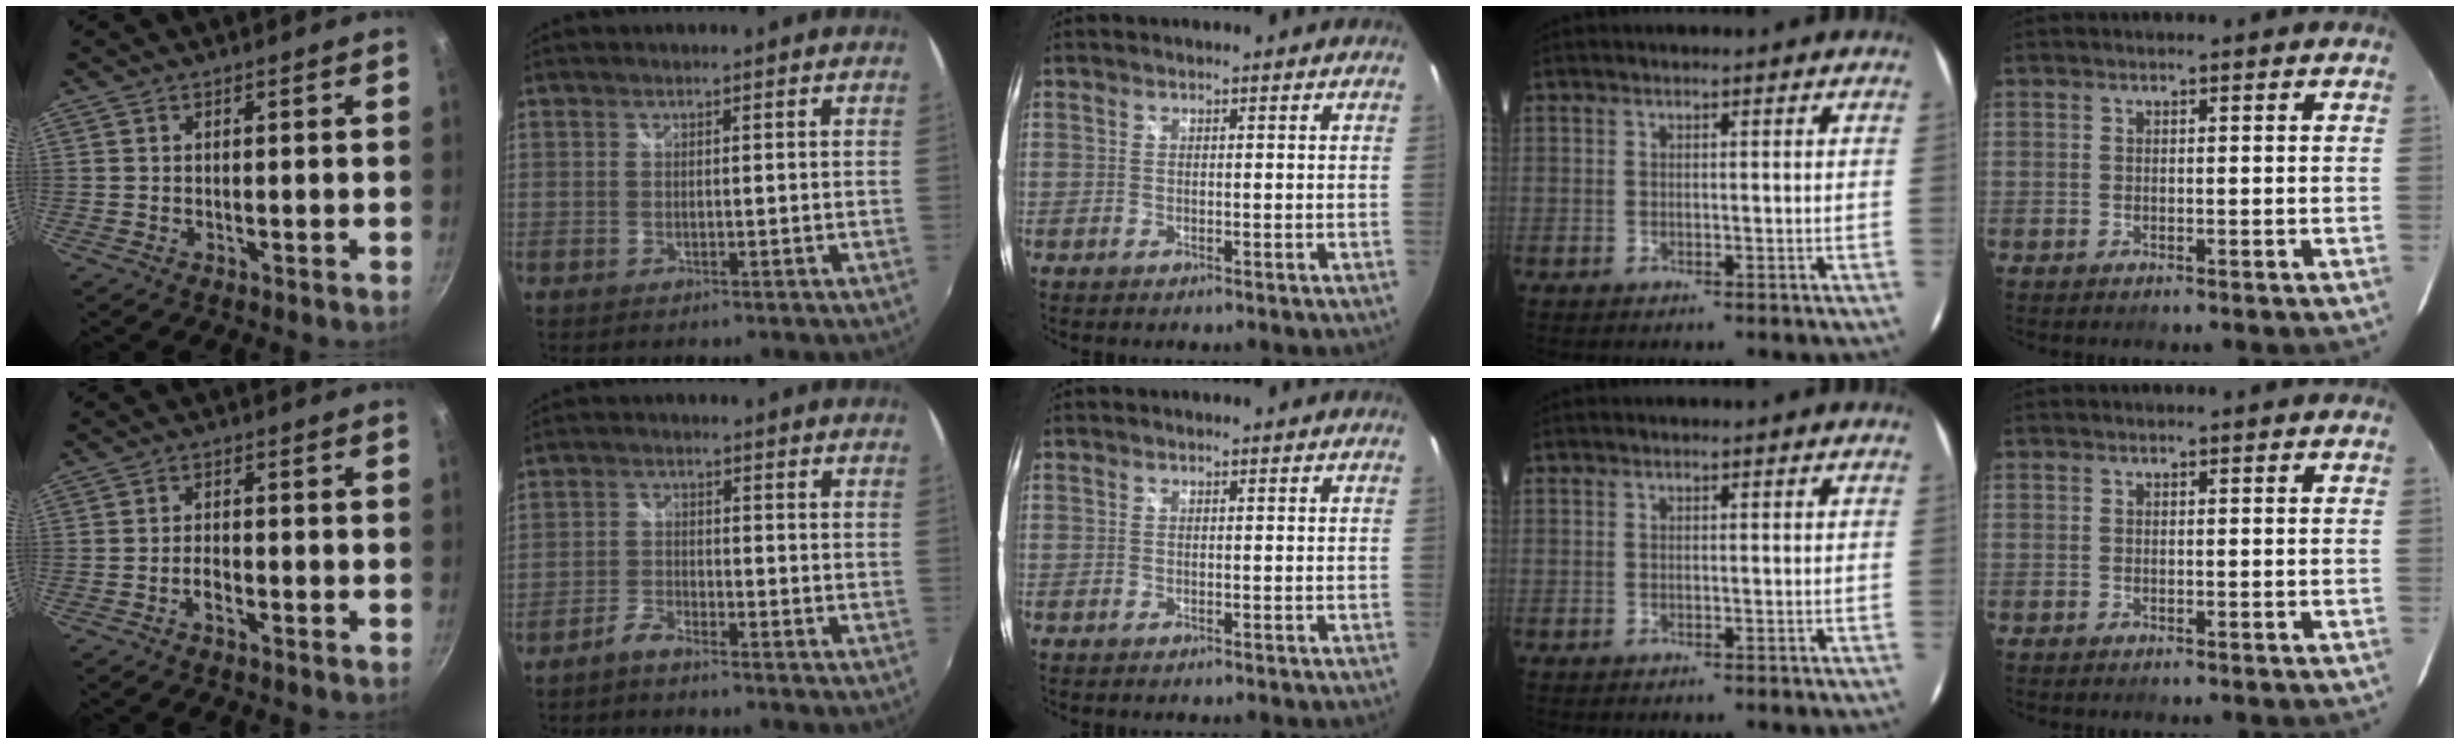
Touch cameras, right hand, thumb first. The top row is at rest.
{"thumb": {"total": 1.7, "force": [-1.1, 0.6, 1.2], "torque": [-0.022, 0.013, -0.022]}, "index": {"total": 2.7, "force": [-2.5, 0.6, 1.0], "torque": [-0.034, 0.003, -0.053]}}